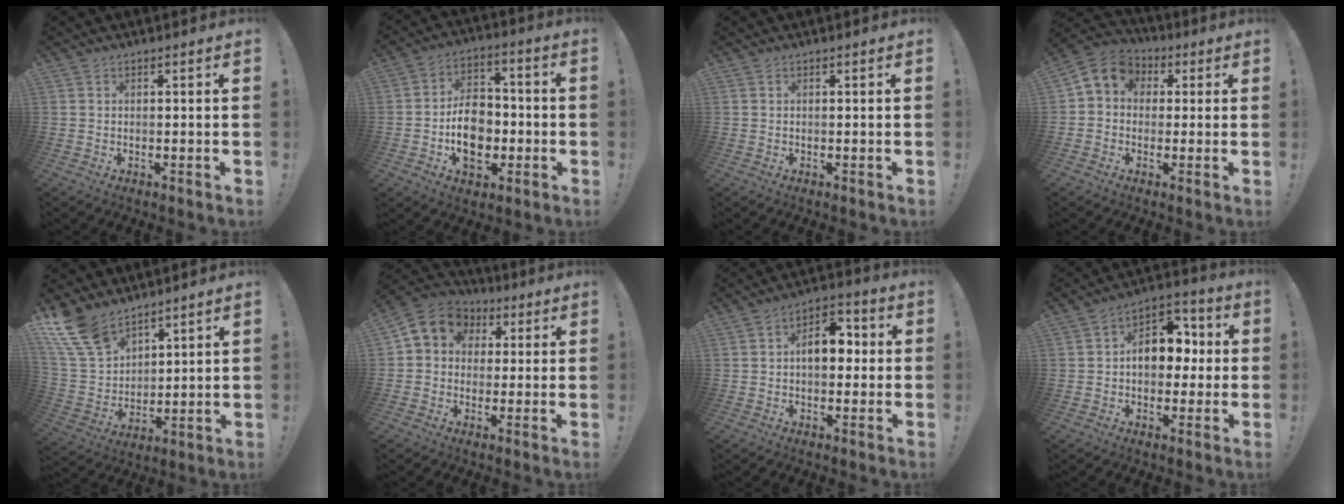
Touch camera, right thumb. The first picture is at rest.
{"total": 13.7, "force": [-3.1, 10.0, 8.9], "torque": [-0.146, 0.016, -0.054]}
{"total": 0.0}
{"total": 6.6, "force": [1.2, 5.8, 2.9], "torque": [-0.045, 0.002, 0.028]}
{"total": 13.8, "force": [10.5, 7.1, 5.5], "torque": [-0.126, -0.067, 0.205]}
{"total": 7.6, "force": [1.9, 6.7, 3.0], "torque": [-0.043, -0.006, 0.040]}
{"total": 10.4, "force": [0.5, 6.6, 8.0], "torque": [-0.109, 0.012, 0.010]}
{"total": 11.7, "force": [0.0, 8.9, 7.6], "torque": [-0.096, 0.017, 0.007]}